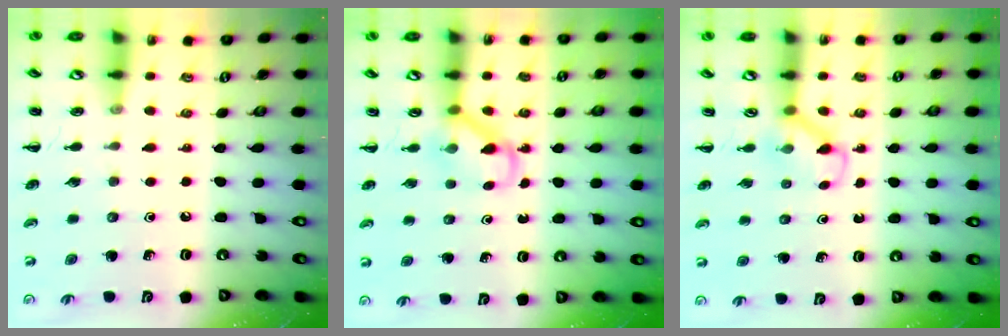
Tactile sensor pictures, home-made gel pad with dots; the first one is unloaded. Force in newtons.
{"total": 4.0, "press": 3.9, "slide": 1.0}
{"total": 3.7, "press": 3.5, "slide": 1.2}